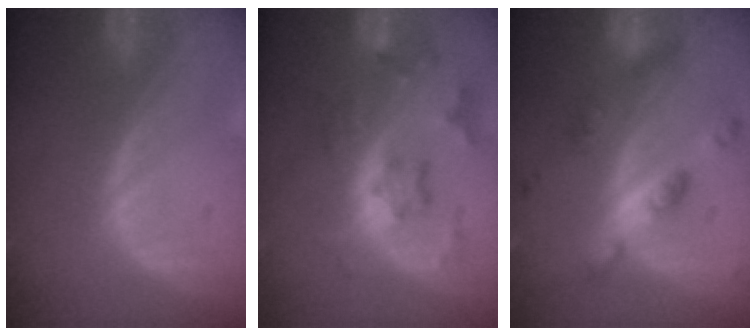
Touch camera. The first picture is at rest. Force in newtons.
{"total": 7.4, "press": 6.6, "slide": 3.4}
{"total": 6.7, "press": 6.6, "slide": 0.5}